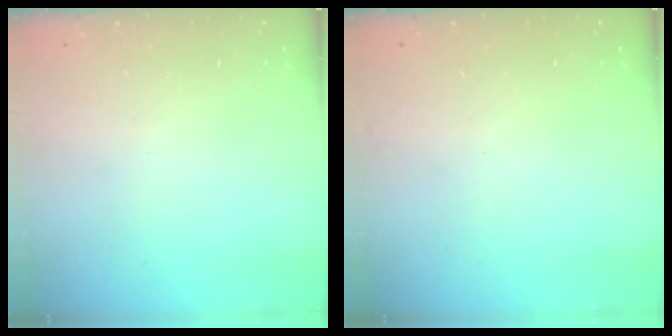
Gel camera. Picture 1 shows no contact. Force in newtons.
{"total": 0.0}